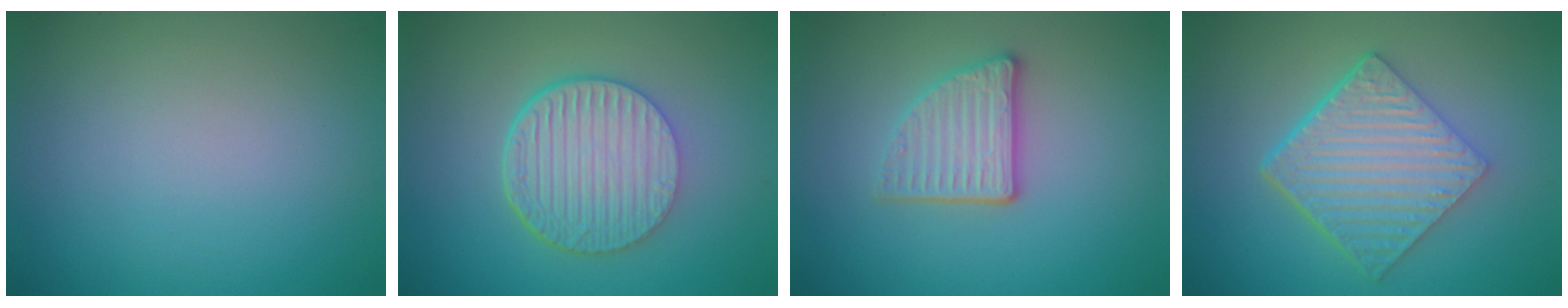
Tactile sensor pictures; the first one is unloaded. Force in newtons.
{"total": 7.1, "press": 4.8, "slide": 5.2}
{"total": 3.4, "press": 3.0, "slide": 1.6}
{"total": 7.0, "press": 4.7, "slide": 5.2}